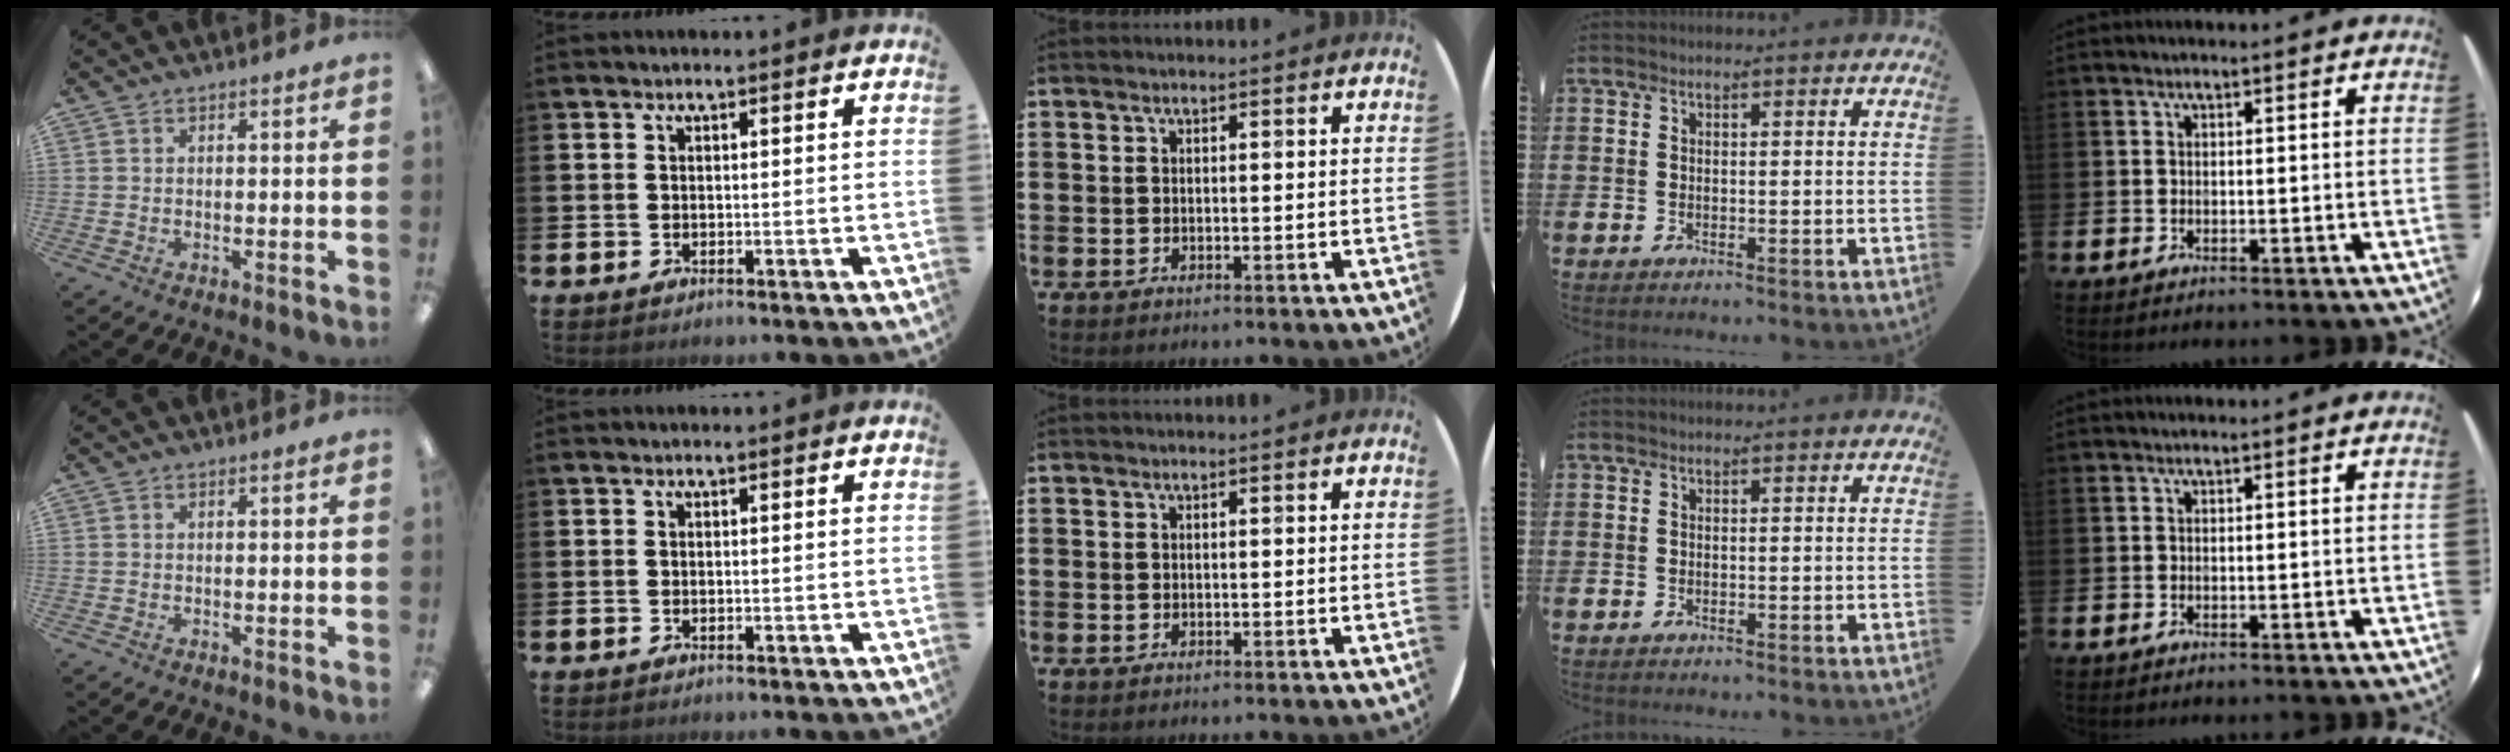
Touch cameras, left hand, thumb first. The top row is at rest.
{}